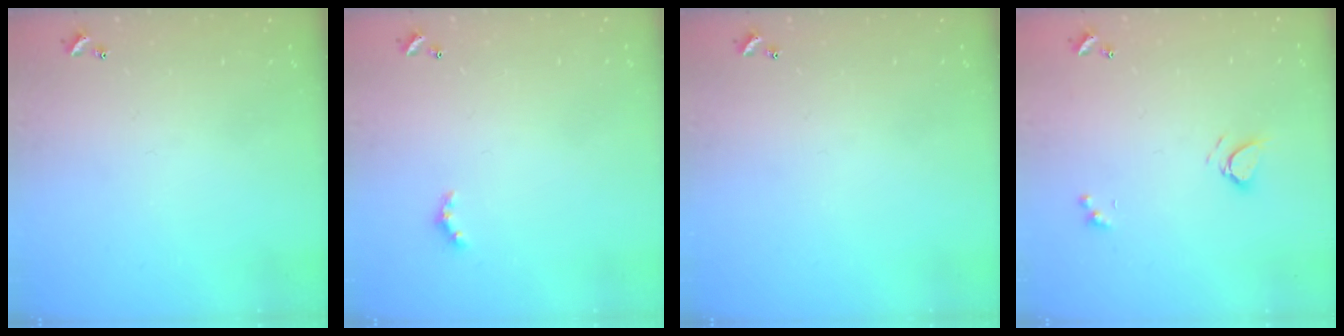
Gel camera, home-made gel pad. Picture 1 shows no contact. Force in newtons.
{"total": 2.4, "press": 2.4, "slide": 0.6}
{"total": 0.0}
{"total": 3.6, "press": 3.5, "slide": 0.5}